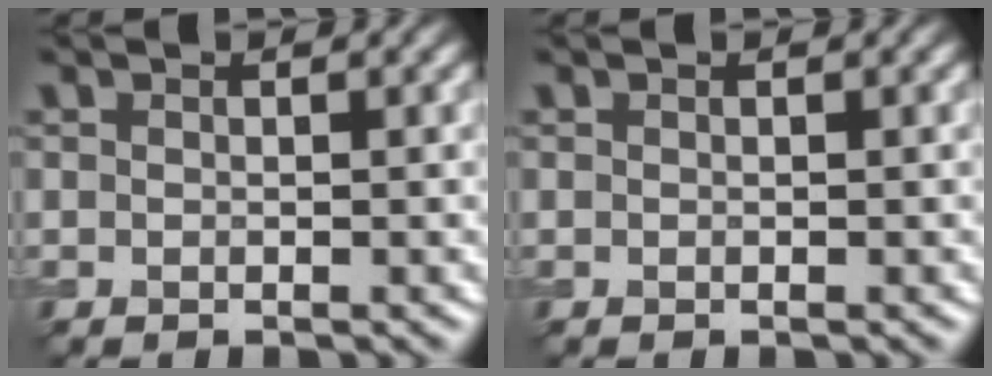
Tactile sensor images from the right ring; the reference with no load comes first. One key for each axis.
{"total": 0.0}